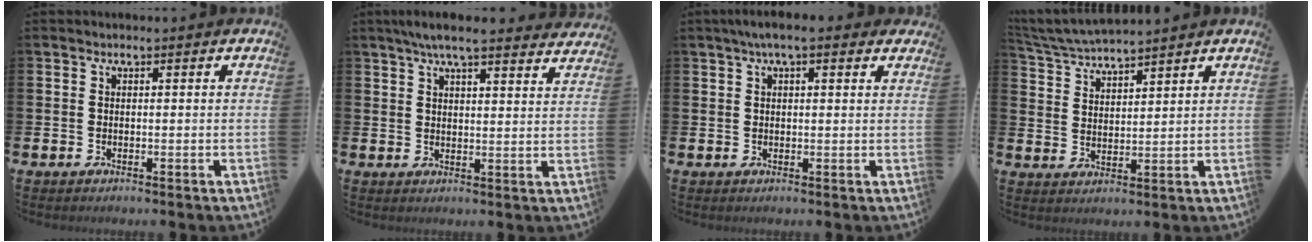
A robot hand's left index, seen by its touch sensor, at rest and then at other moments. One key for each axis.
{"total": 6.0, "fx": 5.5, "fy": 0.6, "fz": 2.3, "tx": -0.049, "ty": -0.019, "tz": 0.098}
{"total": 3.6, "fx": 2.6, "fy": 0.9, "fz": 2.3, "tx": -0.040, "ty": -0.001, "tz": 0.044}
{"total": 4.8, "fx": 4.7, "fy": 0.0, "fz": 0.5, "tx": -0.028, "ty": -0.027, "tz": 0.083}